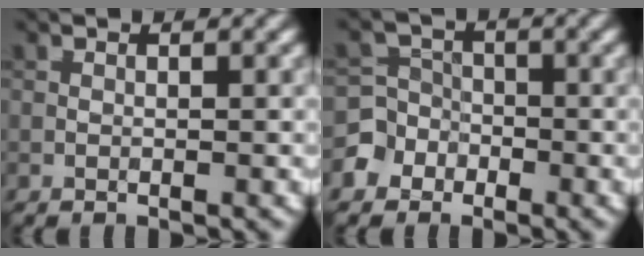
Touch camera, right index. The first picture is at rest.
{"total": 3.8, "force": [-1.9, 3.3, 0.1], "torque": [0.026, 0.006, -0.054]}